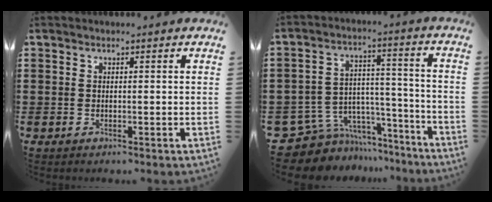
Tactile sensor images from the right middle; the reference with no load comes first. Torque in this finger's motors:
{"motor_torque": [0.12, -0.06, -0.06, -0.03]}